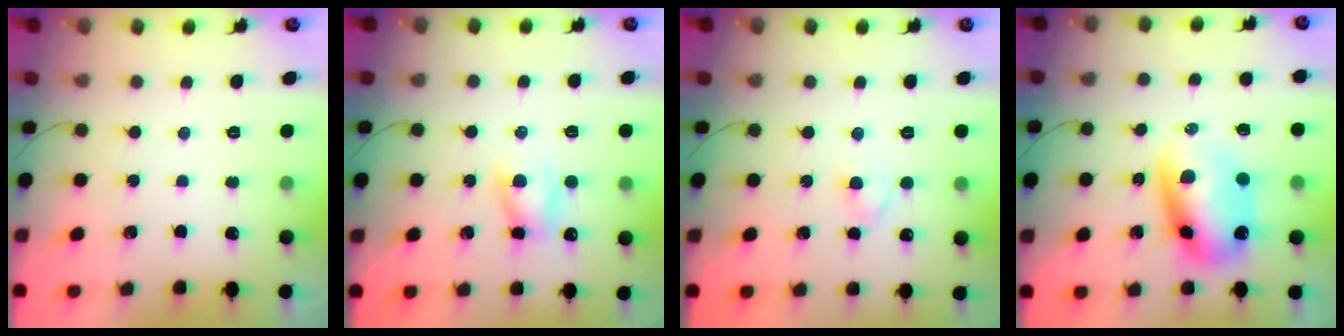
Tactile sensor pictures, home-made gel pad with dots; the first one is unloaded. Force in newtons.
{"total": 6.8, "press": 6.6, "slide": 1.8}
{"total": 3.0, "press": 2.7, "slide": 1.2}
{"total": 10.1, "press": 9.8, "slide": 2.3}